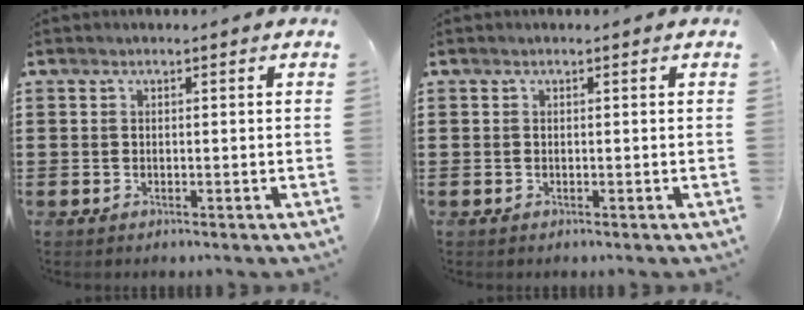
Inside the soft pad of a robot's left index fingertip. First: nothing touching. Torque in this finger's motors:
{"motor_torque": [0.03, -0.05, 0.04, 0.01]}